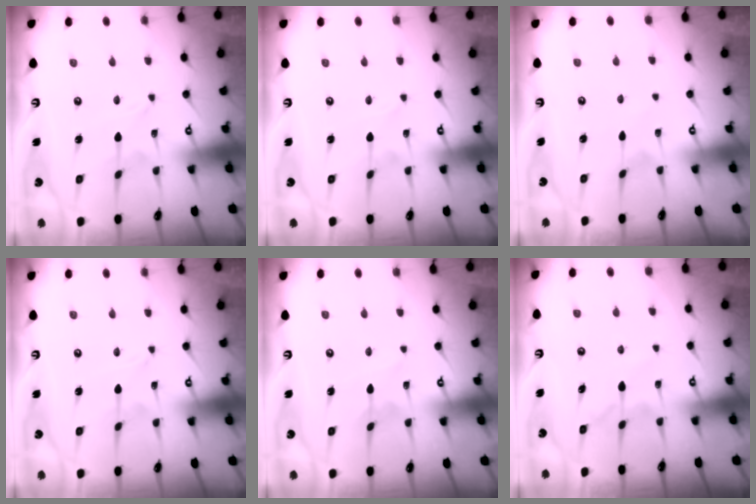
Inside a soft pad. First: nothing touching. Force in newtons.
{"total": 0.0}
{"total": 2.1, "press": 2.1, "slide": 0.3}
{"total": 0.0}
{"total": 0.8, "press": 0.8, "slide": 0.1}
{"total": 6.0, "press": 6.0, "slide": 0.5}